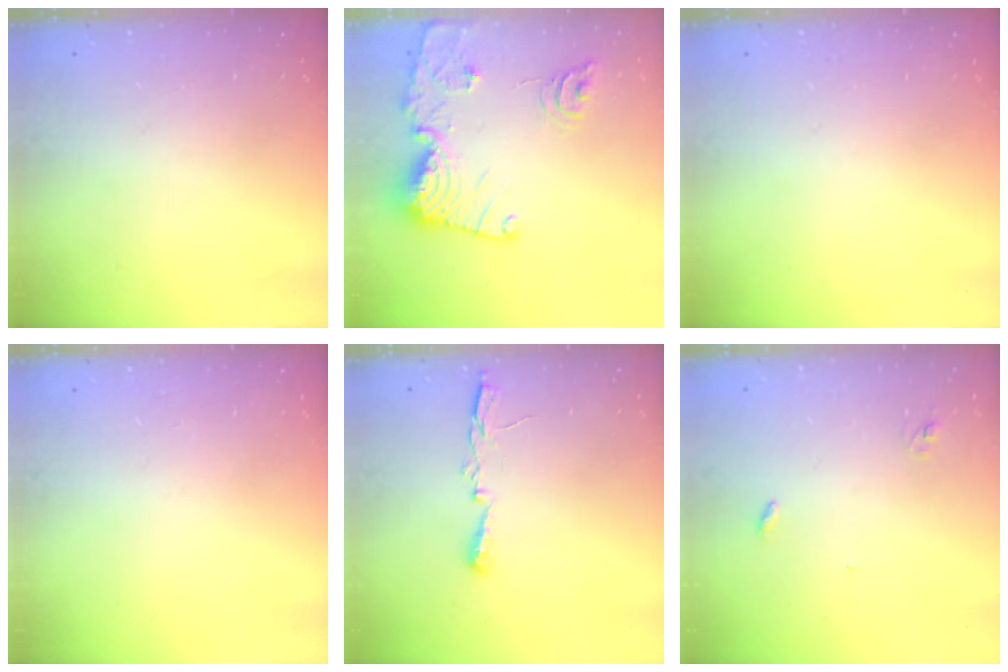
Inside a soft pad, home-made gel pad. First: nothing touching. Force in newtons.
{"total": 18.1, "press": 18.0, "slide": 2.0}
{"total": 0.0}
{"total": 0.0}
{"total": 5.2, "press": 5.1, "slide": 0.8}
{"total": 2.8, "press": 2.8, "slide": 0.2}